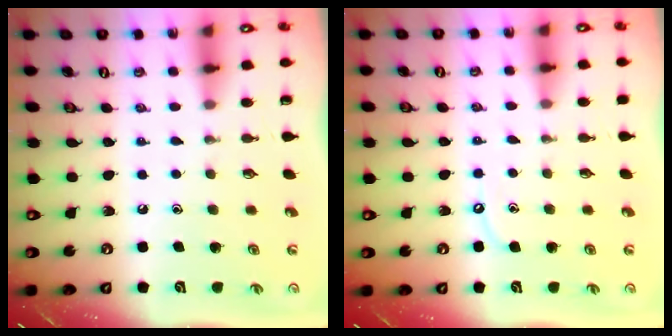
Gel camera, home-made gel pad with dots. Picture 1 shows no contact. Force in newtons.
{"total": 3.6, "press": 3.6, "slide": 0.5}